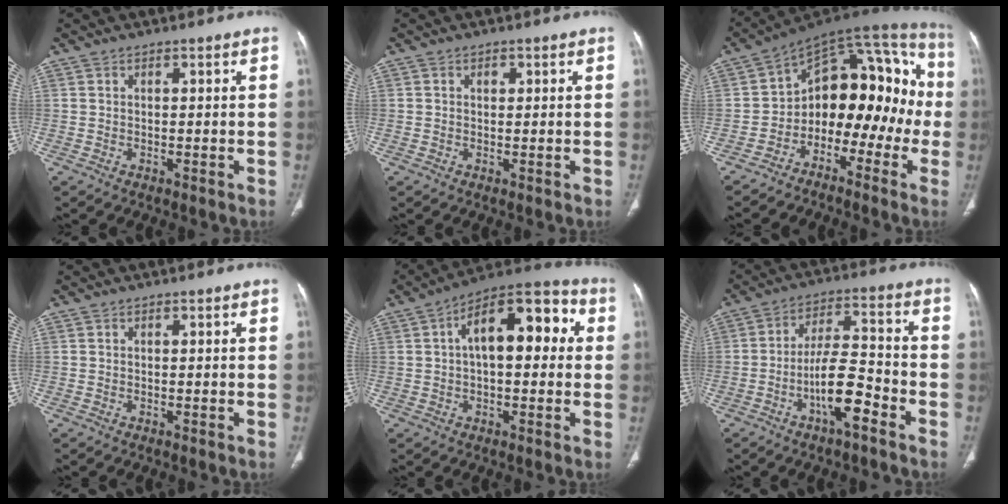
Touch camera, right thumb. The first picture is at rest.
{"total": 1.0, "force": [0.3, 0.8, 0.5], "torque": [-0.003, 0.001, 0.004]}
{"total": 18.0, "force": [-4.1, 11.4, 13.4], "torque": [-0.123, 0.103, -0.072]}
{"total": 0.0}
{"total": 15.9, "force": [3.1, 7.9, 13.5], "torque": [-0.177, 0.043, 0.038]}
{"total": 10.7, "force": [-5.1, 2.9, 8.9], "torque": [-0.165, 0.039, -0.092]}